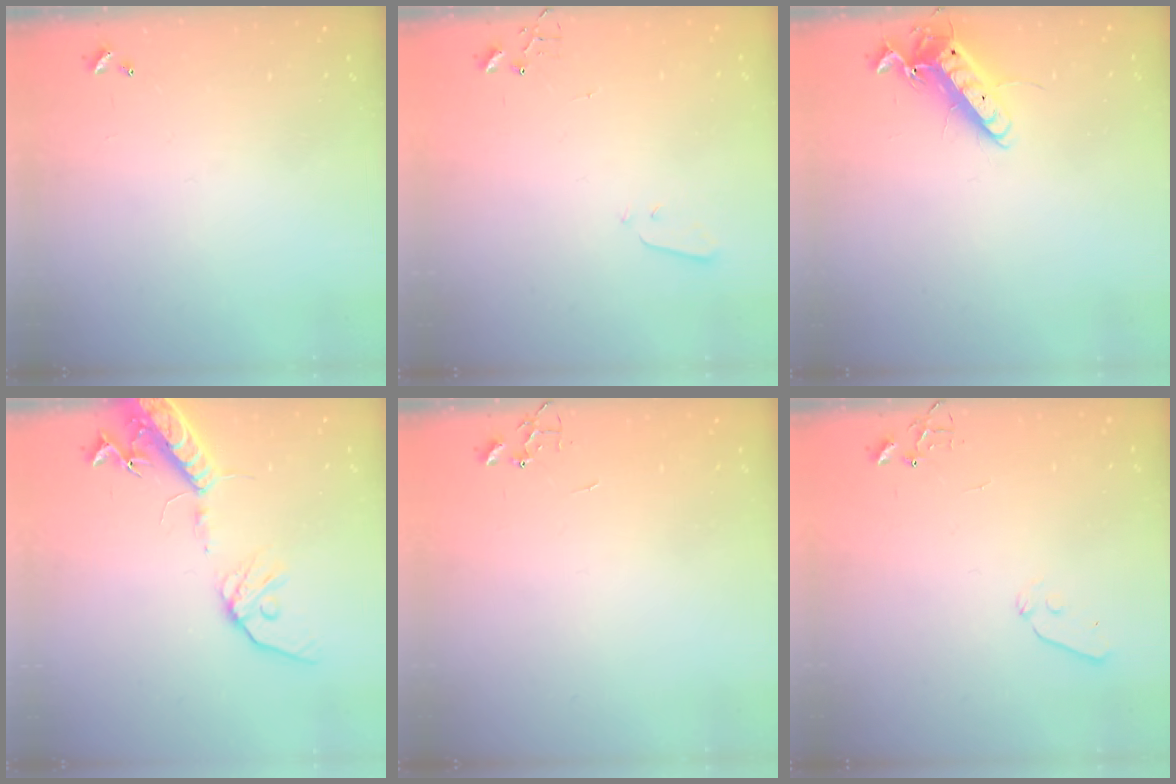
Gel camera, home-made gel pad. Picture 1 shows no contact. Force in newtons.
{"total": 2.1, "press": 2.1, "slide": 0.3}
{"total": 13.0, "press": 12.9, "slide": 1.9}
{"total": 16.6, "press": 16.2, "slide": 3.5}
{"total": 0.0}
{"total": 4.9, "press": 4.8, "slide": 0.7}